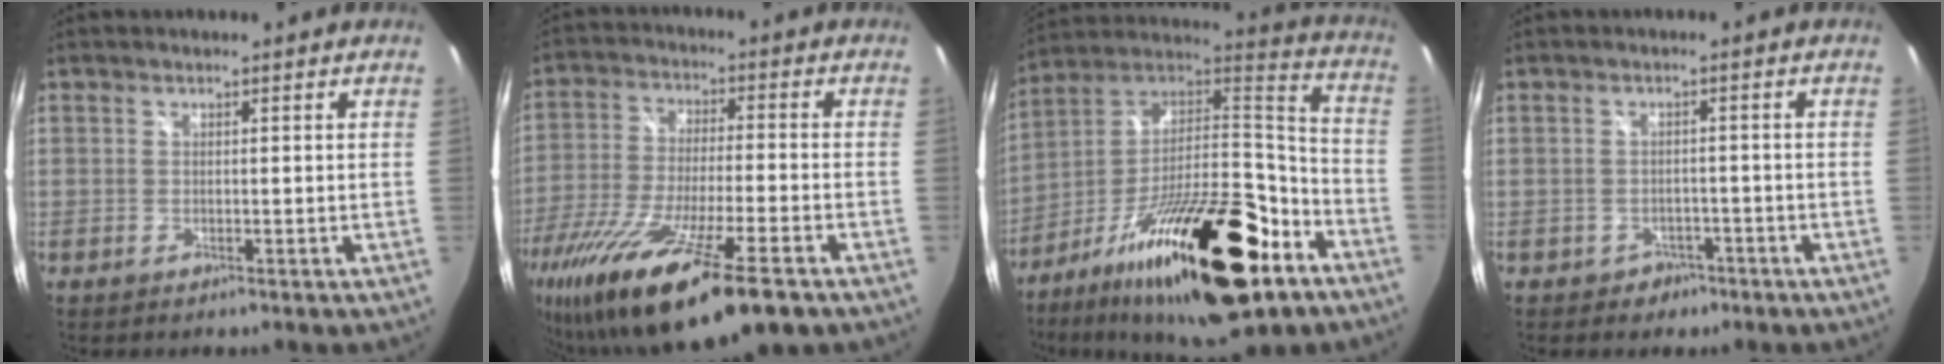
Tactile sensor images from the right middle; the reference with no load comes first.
{"total": 22.3, "force": [-15.2, 3.8, 15.9], "torque": [-0.315, -0.068, -0.266]}
{"total": 32.3, "force": [-16.2, 12.3, 25.1], "torque": [-0.426, 0.001, -0.258]}
{"total": 3.7, "force": [-2.3, 2.9, 0.3], "torque": [-0.014, 0.009, -0.027]}